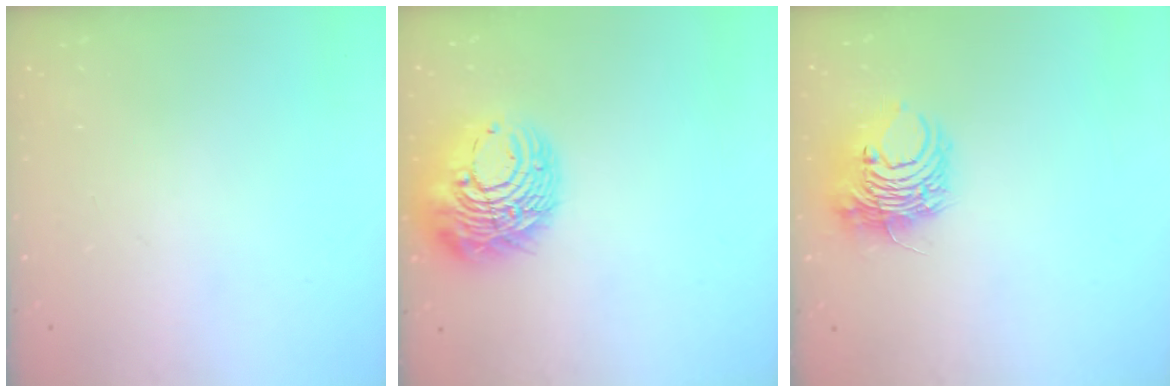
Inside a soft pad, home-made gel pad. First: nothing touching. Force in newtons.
{"total": 16.2, "press": 16.2, "slide": 1.4}
{"total": 10.4, "press": 10.3, "slide": 1.3}